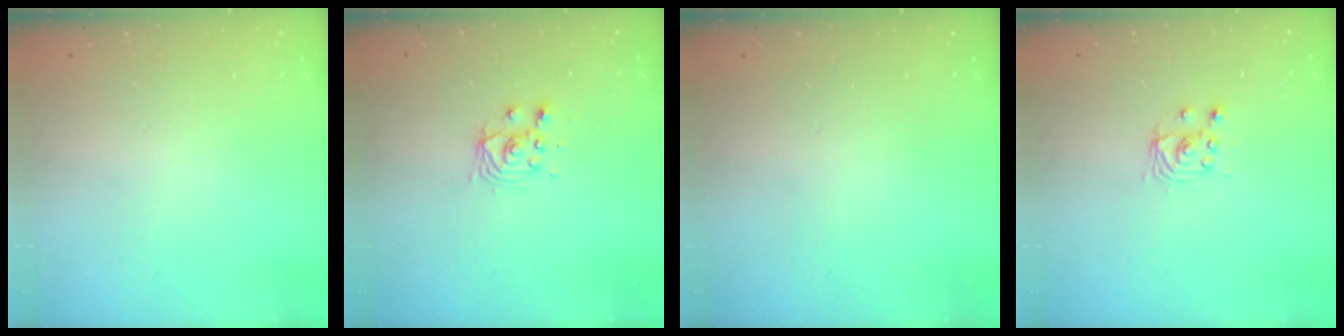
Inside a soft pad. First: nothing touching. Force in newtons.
{"total": 5.3, "press": 5.3, "slide": 0.4}
{"total": 0.0}
{"total": 2.9, "press": 2.9, "slide": 0.0}